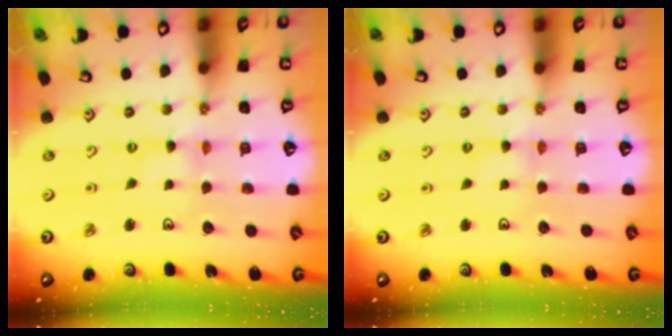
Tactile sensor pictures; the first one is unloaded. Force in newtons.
{"total": 2.4, "press": 2.4, "slide": 0.4}